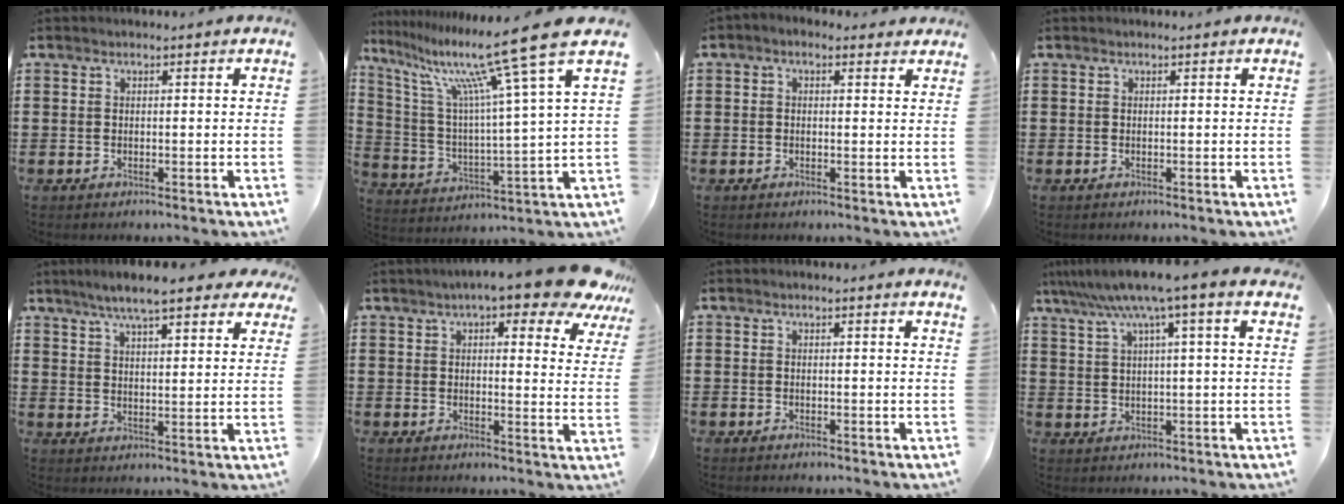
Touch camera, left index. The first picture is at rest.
{"total": 14.9, "force": [10.9, 0.0, 10.2], "torque": [-0.211, -0.069, 0.167]}
{"total": 1.0, "force": [0.2, 0.6, 0.8], "torque": [-0.017, 0.003, 0.003]}
{"total": 0.0}
{"total": 8.0, "force": [6.7, 1.1, 4.2], "torque": [-0.092, -0.012, 0.119]}
{"total": 9.0, "force": [7.2, 1.2, 5.3], "torque": [-0.092, -0.030, 0.124]}
{"total": 0.6, "force": [0.4, -0.2, 0.4], "torque": [-0.007, -0.003, 0.008]}
{"total": 7.2, "force": [4.6, -0.2, 5.5], "torque": [-0.121, -0.013, 0.076]}